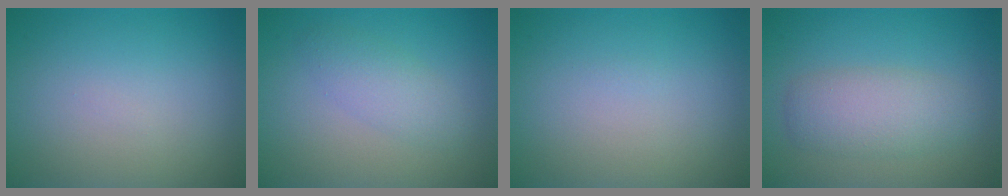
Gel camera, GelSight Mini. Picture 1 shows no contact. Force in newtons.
{"total": 2.3, "press": 2.3, "slide": 0.2}
{"total": 0.0}
{"total": 3.8, "press": 3.8, "slide": 0.1}